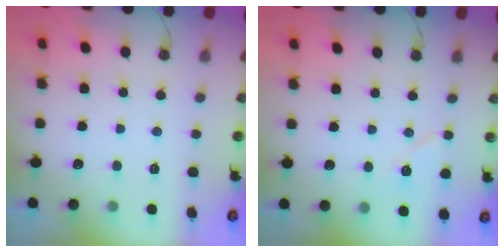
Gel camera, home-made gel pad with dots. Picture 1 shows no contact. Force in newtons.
{"total": 6.4, "press": 6.3, "slide": 1.4}